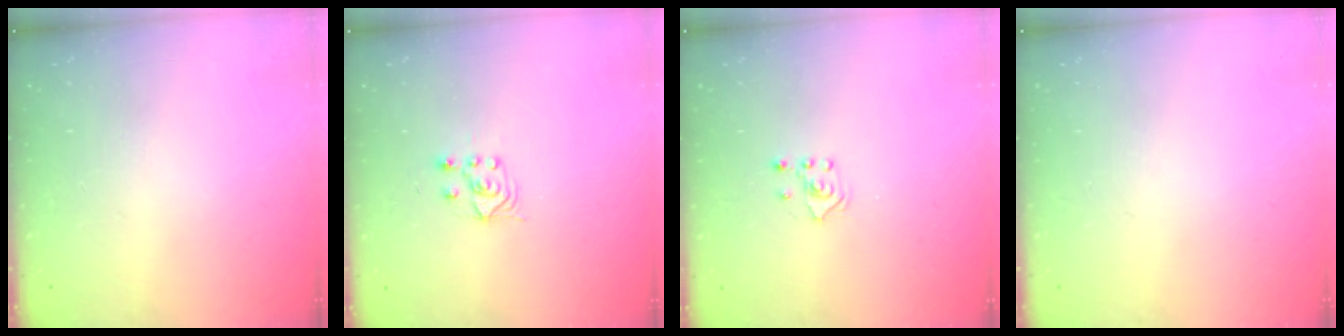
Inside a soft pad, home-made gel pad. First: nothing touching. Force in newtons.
{"total": 3.9, "press": 3.8, "slide": 0.9}
{"total": 2.4, "press": 2.2, "slide": 0.8}
{"total": 0.0}